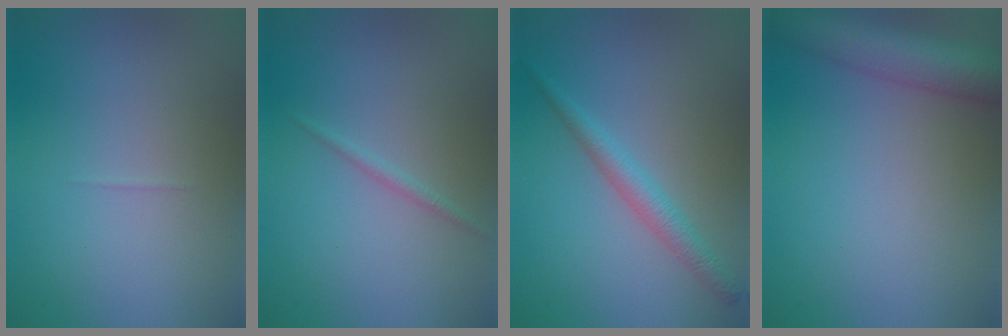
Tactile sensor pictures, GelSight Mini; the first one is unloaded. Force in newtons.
{"total": 0.8, "press": 0.8, "slide": 0.0}
{"total": 2.4, "press": 2.4, "slide": 0.1}
{"total": 6.5, "press": 6.5, "slide": 0.3}